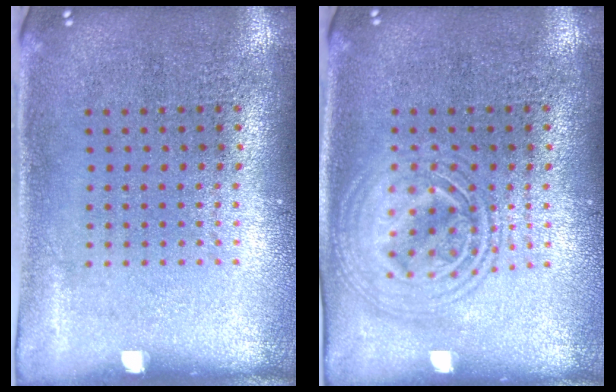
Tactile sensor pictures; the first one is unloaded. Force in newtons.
{"total": 2.9, "press": 2.9, "slide": 0.4}